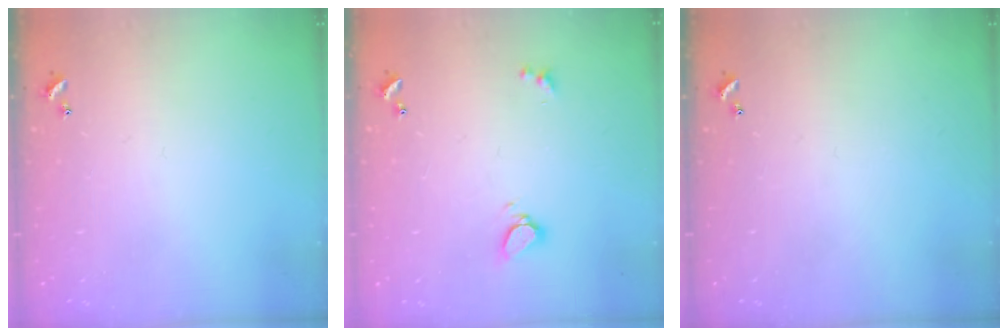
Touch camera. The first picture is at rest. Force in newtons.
{"total": 4.4, "press": 4.4, "slide": 0.6}
{"total": 0.0}